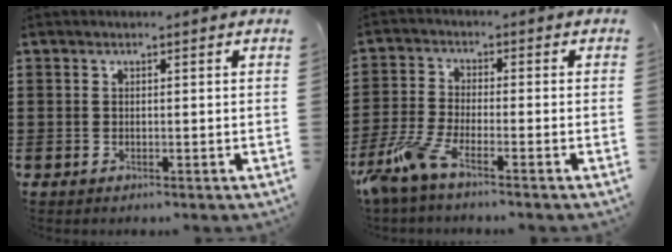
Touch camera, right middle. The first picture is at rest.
{"total": 5.6, "force": [-4.1, 0.7, 3.8], "torque": [-0.118, -0.024, -0.088]}